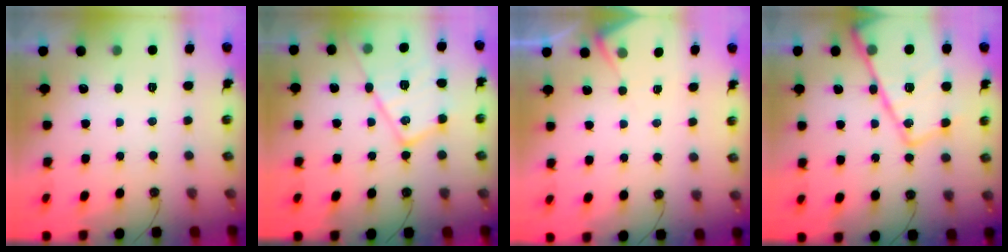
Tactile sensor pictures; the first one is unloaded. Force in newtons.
{"total": 17.6, "press": 17.5, "slide": 0.8}
{"total": 5.1, "press": 5.1, "slide": 0.6}
{"total": 26.2, "press": 26.0, "slide": 2.9}